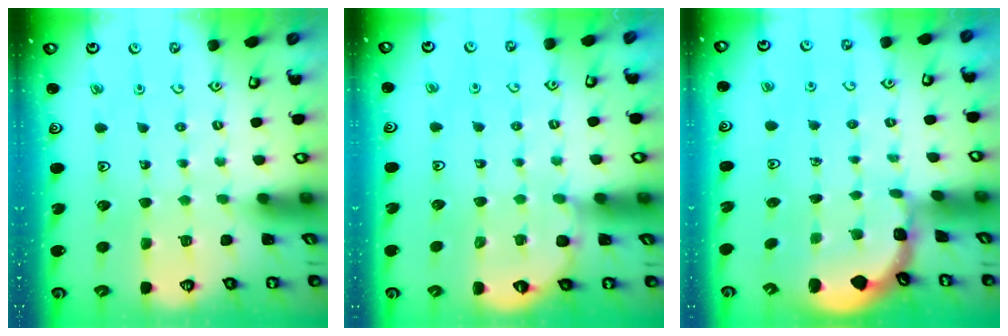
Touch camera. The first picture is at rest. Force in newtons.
{"total": 3.9, "press": 3.5, "slide": 1.6}
{"total": 1.1, "press": 1.1, "slide": 0.1}